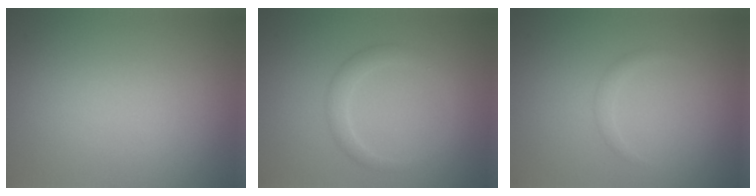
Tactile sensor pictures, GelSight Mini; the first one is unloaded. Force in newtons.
{"total": 1.8, "press": 1.8, "slide": 0.0}
{"total": 0.9, "press": 0.9, "slide": 0.0}